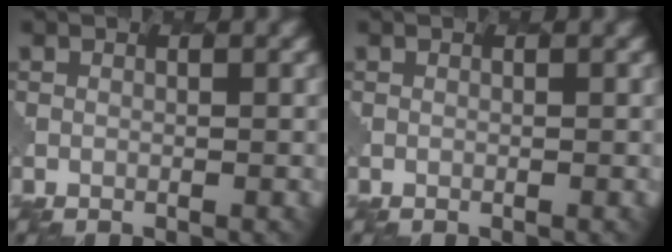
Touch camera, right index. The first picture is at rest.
{"total": 0.0}